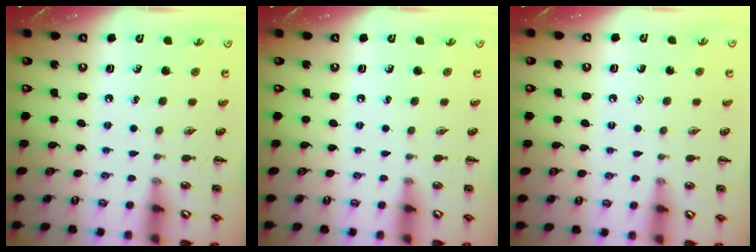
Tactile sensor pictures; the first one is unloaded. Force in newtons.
{"total": 0.0}
{"total": 1.6, "press": 1.6, "slide": 0.1}